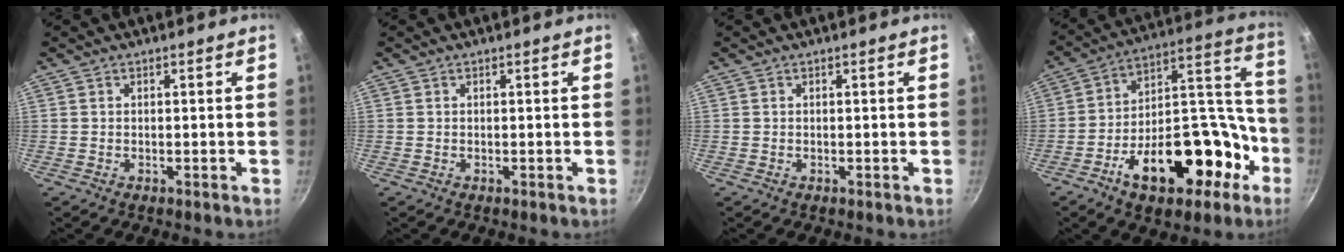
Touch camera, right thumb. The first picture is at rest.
{"total": 0.0}
{"total": 0.0}
{"total": 24.4, "force": [-10.9, 13.5, 17.1], "torque": [-0.212, 0.094, -0.162]}